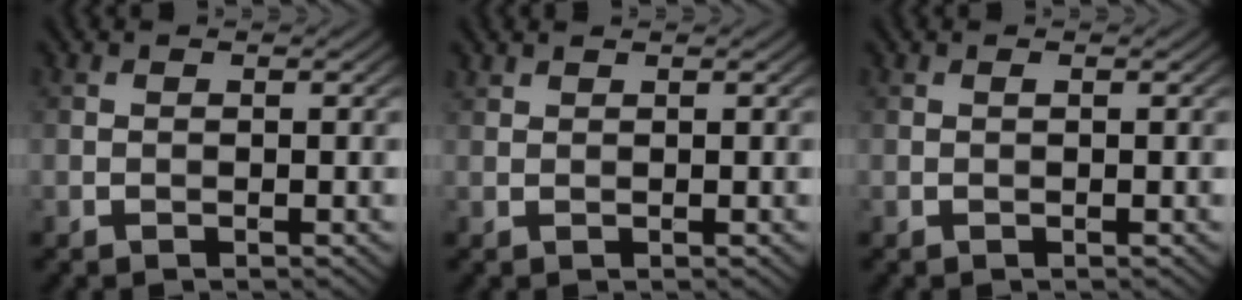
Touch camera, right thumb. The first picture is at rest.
{"total": 0.8, "force": [0.7, 0.2, 0.2], "torque": [-0.006, 0.002, 0.019]}
{"total": 0.0}